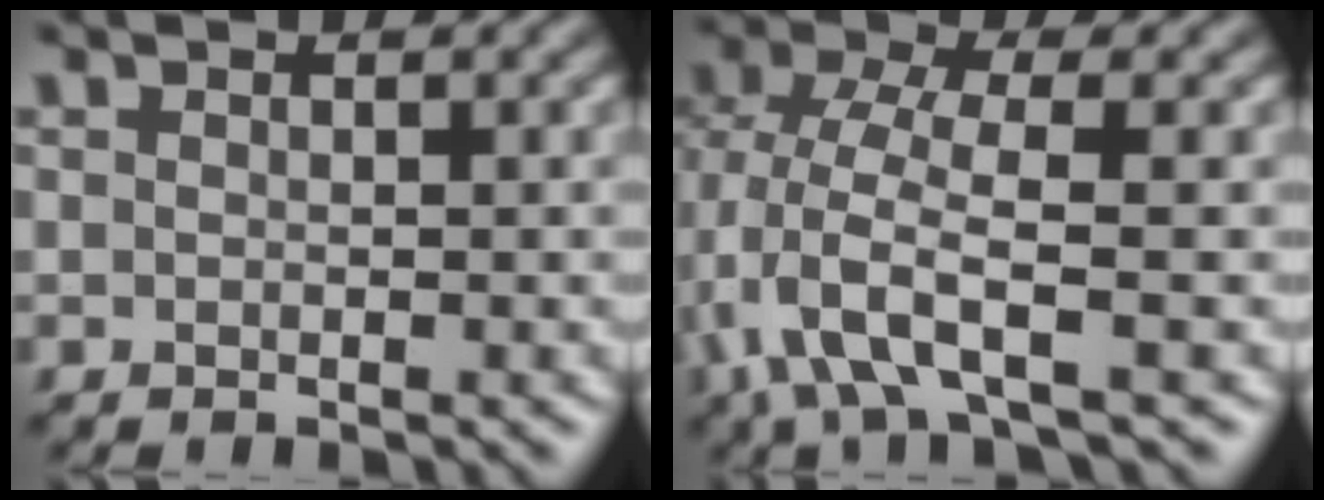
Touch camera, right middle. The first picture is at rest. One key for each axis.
{"total": 5.7, "fx": -2.0, "fy": 2.1, "fz": 4.8, "tx": -0.115, "ty": 0.001, "tz": -0.047}